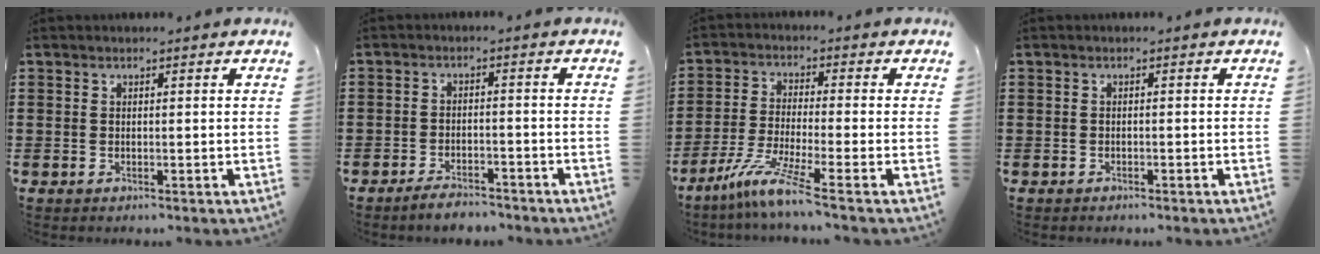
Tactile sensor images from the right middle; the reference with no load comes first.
{"total": 3.2, "force": [-3.2, 0.5, 0.4], "torque": [-0.011, 0.003, -0.063]}
{"total": 7.2, "force": [-5.1, -0.1, 5.0], "torque": [-0.108, -0.018, -0.099]}
{"total": 0.8, "force": [-0.8, 0.2, 0.0], "torque": [-0.002, 0.001, -0.018]}